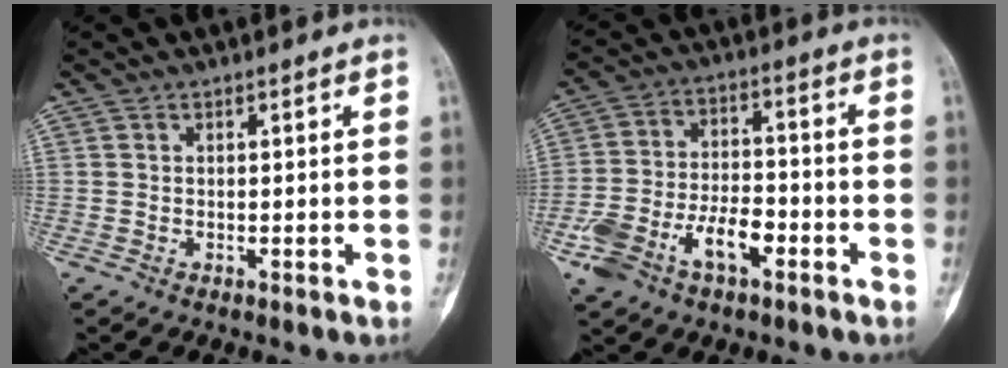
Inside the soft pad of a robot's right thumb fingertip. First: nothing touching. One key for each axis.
{"total": 12.4, "fx": -5.6, "fy": 6.5, "fz": 8.9, "tx": -0.174, "ty": 0.038, "tz": -0.097}